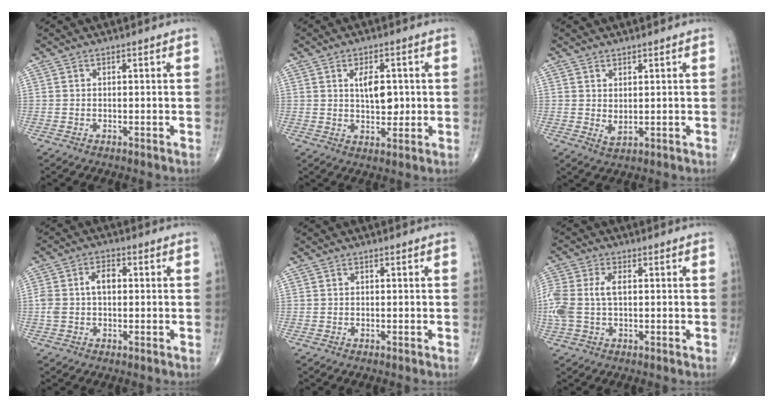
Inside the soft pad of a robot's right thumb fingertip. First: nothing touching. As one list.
[{"total": 6.2, "force": [1.1, 3.3, 5.1], "torque": [-0.065, -0.007, 0.021]}, {"total": 2.0, "force": [0.7, 0.9, 1.7], "torque": [-0.031, -0.012, 0.018]}, {"total": 5.7, "force": [0.3, 3.5, 4.5], "torque": [-0.097, 0.022, 0.006]}, {"total": 0.0}, {"total": 9.0, "force": [0.3, 5.2, 7.3], "torque": [-0.198, 0.018, 0.010]}]